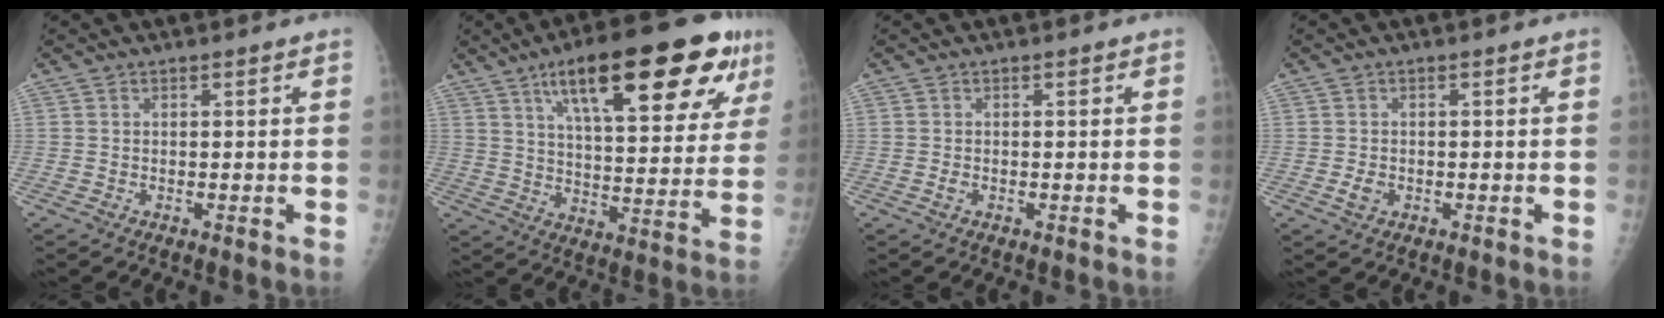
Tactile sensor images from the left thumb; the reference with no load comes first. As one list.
[{"total": 26.1, "force": [13.6, 8.1, 20.7], "torque": [-0.278, -0.017, 0.205]}, {"total": 0.7, "force": [-0.3, 0.5, 0.4], "torque": [-0.009, 0.000, -0.007]}, {"total": 2.0, "force": [-0.7, 1.5, 1.2], "torque": [-0.018, 0.004, -0.011]}]